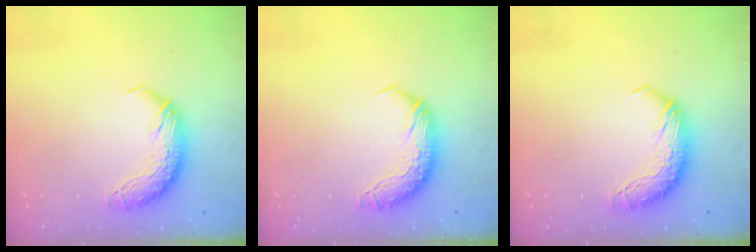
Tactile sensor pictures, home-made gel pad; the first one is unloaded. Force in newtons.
{"total": 0.0}
{"total": 0.0}